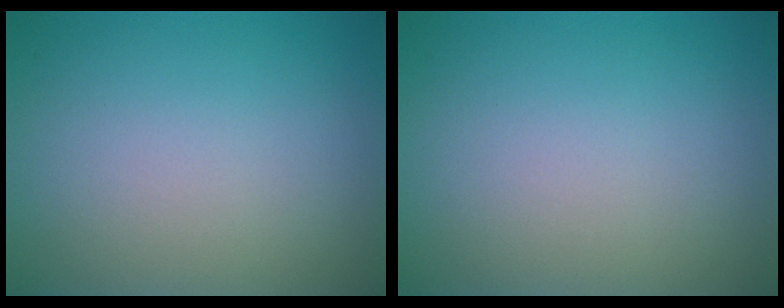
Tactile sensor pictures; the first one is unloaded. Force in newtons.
{"total": 0.0}